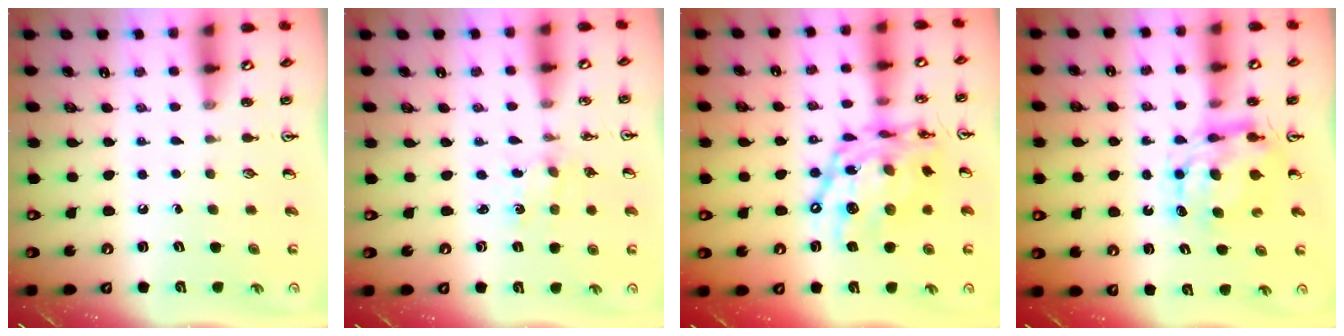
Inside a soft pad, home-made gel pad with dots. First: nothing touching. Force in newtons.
{"total": 1.3, "press": 1.2, "slide": 0.4}
{"total": 20.0, "press": 19.9, "slide": 1.8}
{"total": 7.2, "press": 7.2, "slide": 0.8}